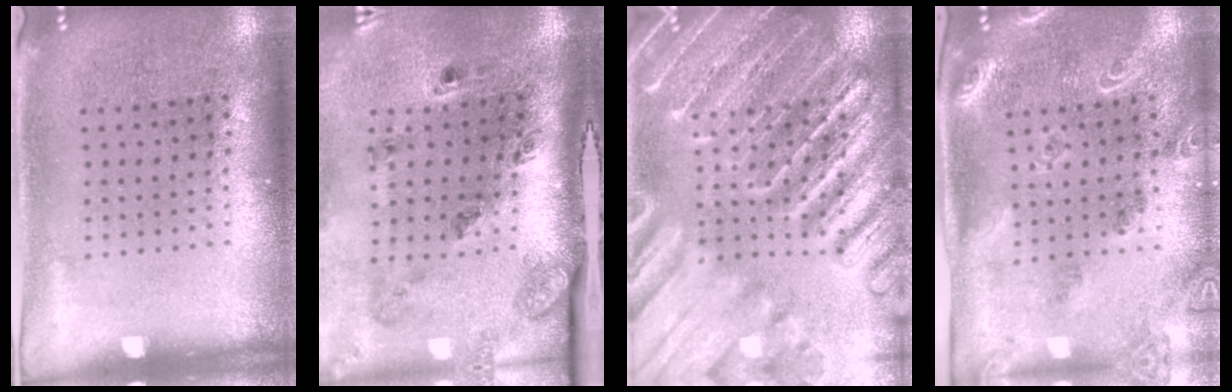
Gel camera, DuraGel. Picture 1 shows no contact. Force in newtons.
{"total": 2.4, "press": 1.7, "slide": 1.8}
{"total": 6.2, "press": 6.1, "slide": 0.8}
{"total": 1.8, "press": 1.7, "slide": 0.4}